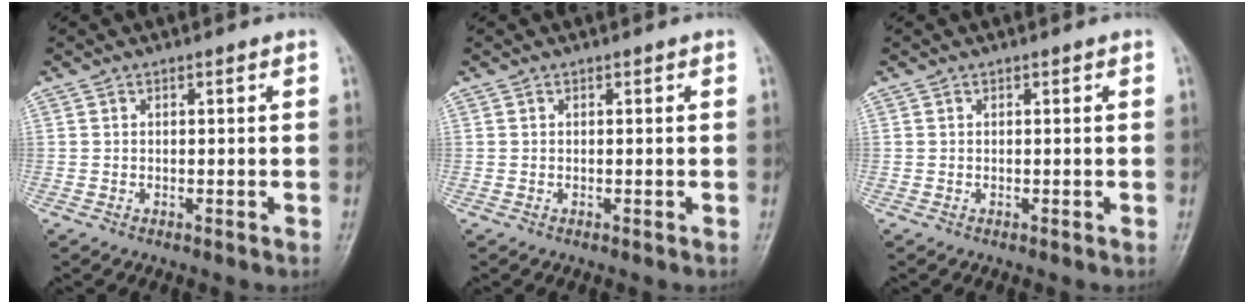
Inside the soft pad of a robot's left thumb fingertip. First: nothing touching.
{"total": 0.0}
{"total": 0.0}